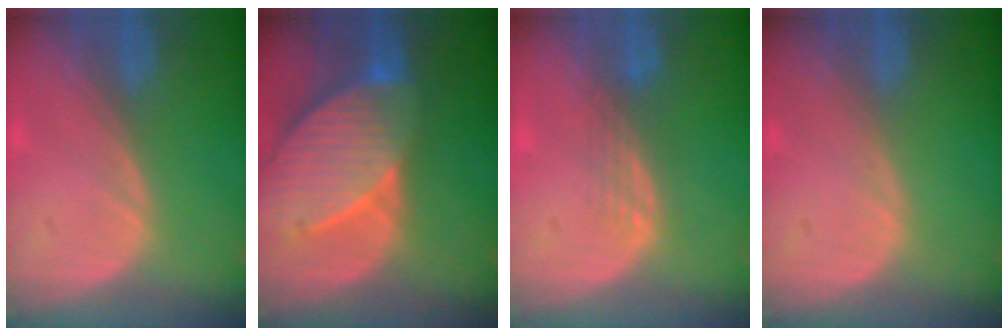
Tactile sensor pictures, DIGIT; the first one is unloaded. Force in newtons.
{"total": 10.3, "press": 9.1, "slide": 4.9}
{"total": 3.0, "press": 2.5, "slide": 1.7}
{"total": 0.0}